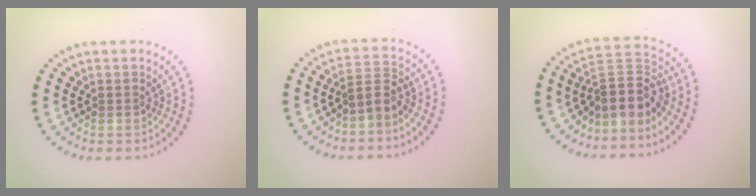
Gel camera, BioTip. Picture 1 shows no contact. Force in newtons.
{"total": 2.2, "press": 1.5, "slide": 1.7}
{"total": 4.0, "press": 3.1, "slide": 2.5}